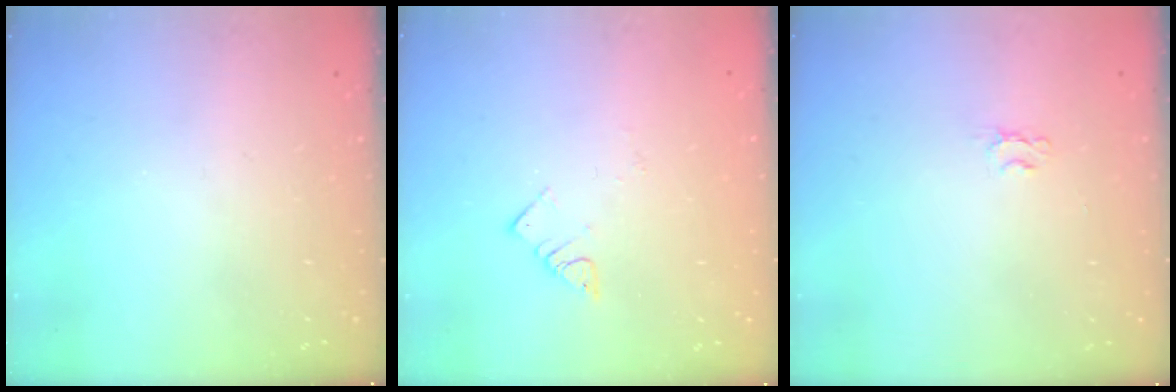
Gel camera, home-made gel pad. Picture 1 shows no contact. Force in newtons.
{"total": 3.3, "press": 3.2, "slide": 0.4}
{"total": 2.0, "press": 2.0, "slide": 0.3}